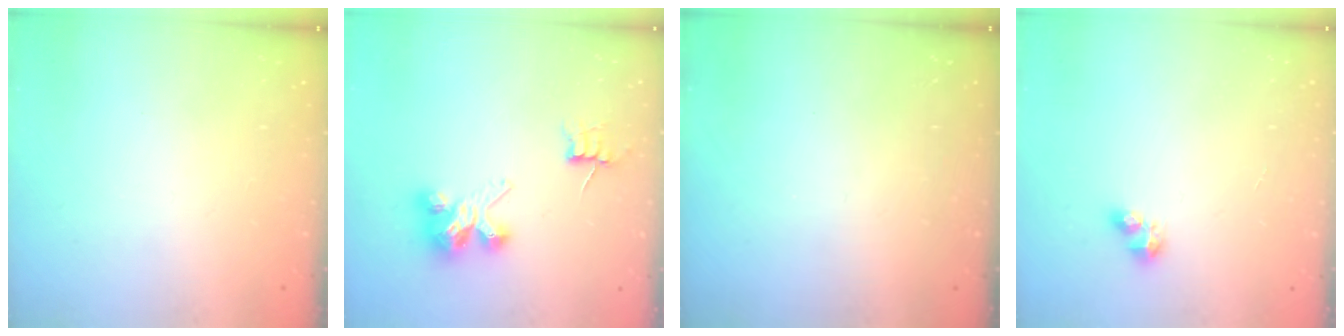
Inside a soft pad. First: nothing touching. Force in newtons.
{"total": 6.8, "press": 6.8, "slide": 0.5}
{"total": 0.0}
{"total": 5.6, "press": 5.5, "slide": 0.7}